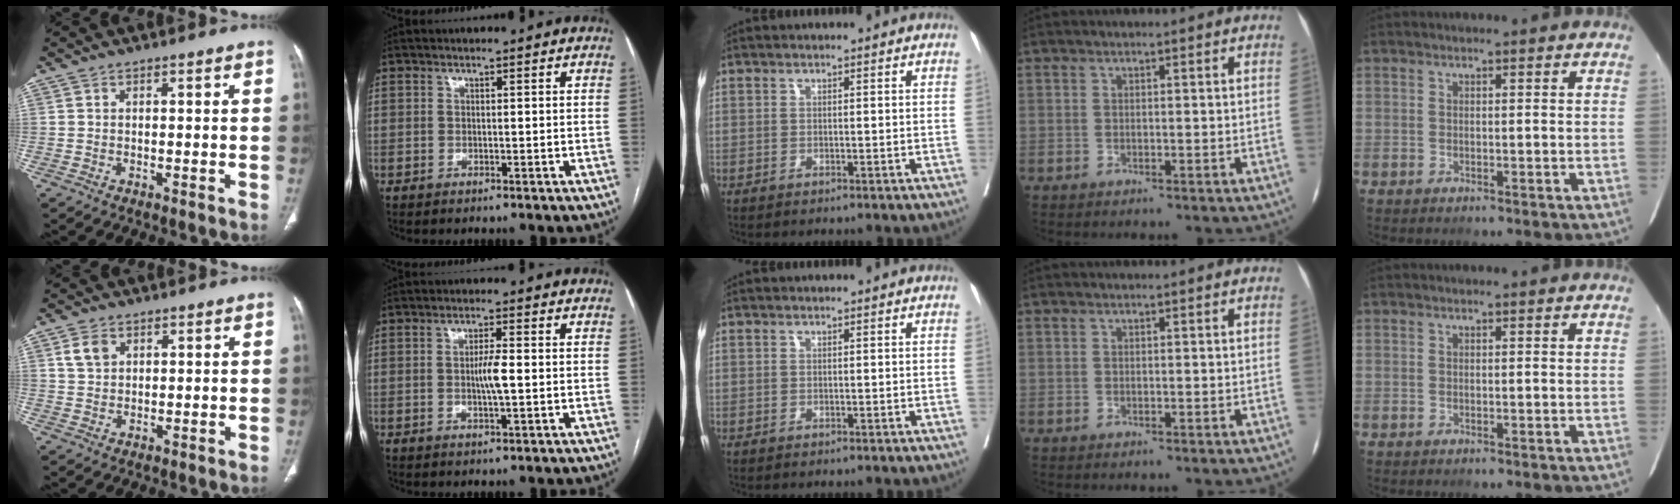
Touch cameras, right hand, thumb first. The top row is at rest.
{"thumb": {"total": 3.6, "force": [1.6, 2.6, 1.9], "torque": [-0.030, -0.001, 0.035]}, "index": {"total": 3.6, "force": [-0.3, 0.3, 3.6], "torque": [-0.065, -0.002, -0.004]}}